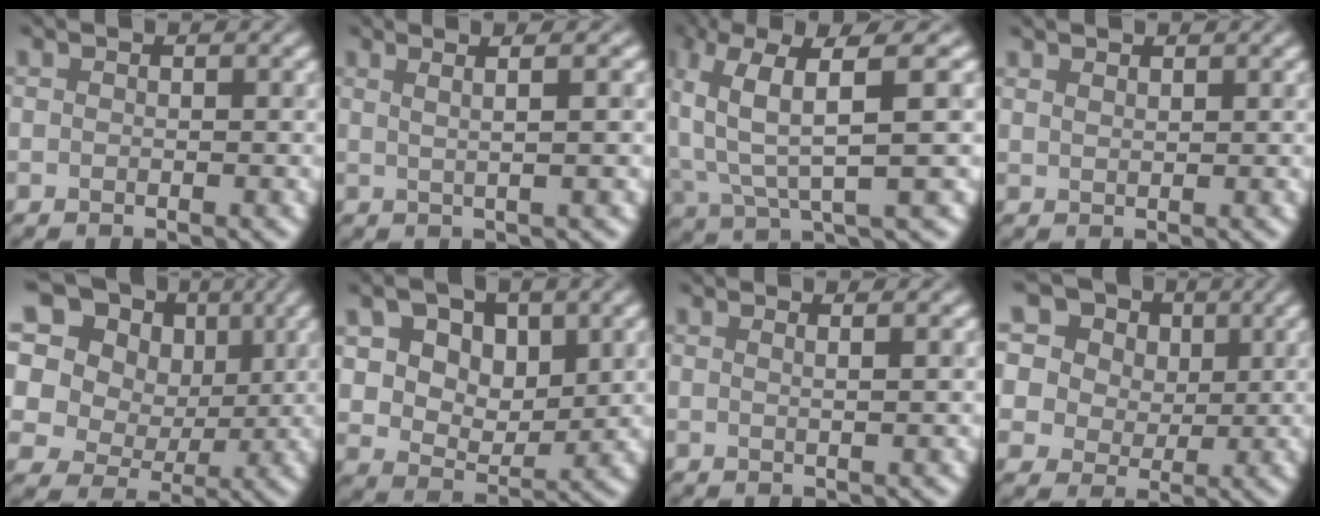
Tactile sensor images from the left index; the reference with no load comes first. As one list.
[{"total": 4.5, "force": [2.2, 1.5, 3.7], "torque": [-0.037, 0.022, -0.004]}, {"total": 8.3, "force": [2.8, 2.1, 7.5], "torque": [-0.148, 0.012, 0.049]}, {"total": 1.2, "force": [1.1, 0.2, 0.4], "torque": [-0.007, 0.003, 0.018]}, {"total": 20.1, "force": [10.1, 15.0, 8.8], "torque": [-0.232, 0.044, 0.173]}, {"total": 7.8, "force": [3.1, 4.8, 5.4], "torque": [-0.096, -0.002, 0.050]}, {"total": 2.2, "force": [1.0, 0.9, 1.7], "torque": [-0.010, 0.006, -0.011]}, {"total": 17.2, "force": [9.6, 11.5, 8.4], "torque": [-0.209, 0.062, 0.154]}]